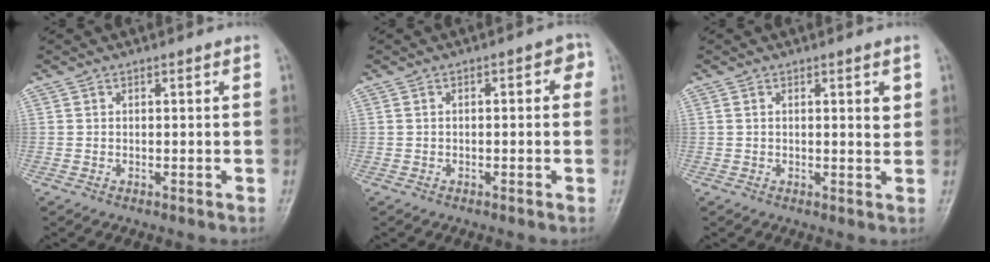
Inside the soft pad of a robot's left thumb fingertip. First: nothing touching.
{"total": 2.7, "force": [0.3, 1.4, 2.4], "torque": [-0.018, 0.017, -0.004]}
{"total": 2.3, "force": [0.8, 0.7, 2.1], "torque": [-0.021, -0.004, 0.010]}